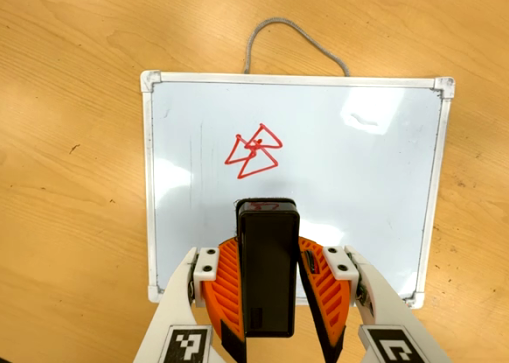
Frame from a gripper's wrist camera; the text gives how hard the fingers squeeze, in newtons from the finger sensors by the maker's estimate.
{"total": 5.2, "left": 4.3, "right": 6.0}